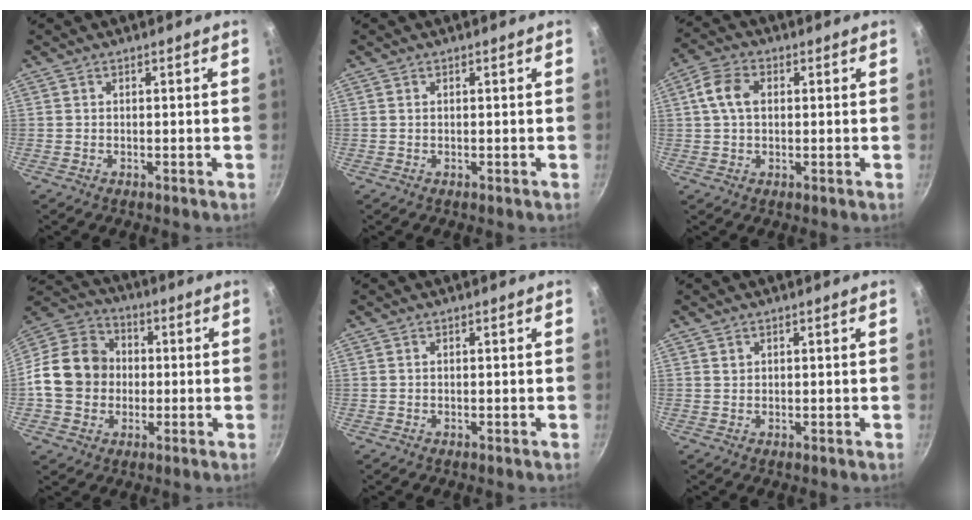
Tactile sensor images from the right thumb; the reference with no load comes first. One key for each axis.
{"total": 0.0}
{"total": 6.4, "fx": 1.0, "fy": 4.3, "fz": 4.6, "tx": -0.086, "ty": 0.015, "tz": 0.012}
{"total": 15.3, "fx": -0.7, "fy": 13.1, "fz": 7.9, "tx": -0.115, "ty": 0.030, "tz": -0.028}
{"total": 0.0}
{"total": 0.6, "fx": 0.4, "fy": 0.3, "fz": 0.2, "tx": -0.004, "ty": 0.000, "tz": 0.009}